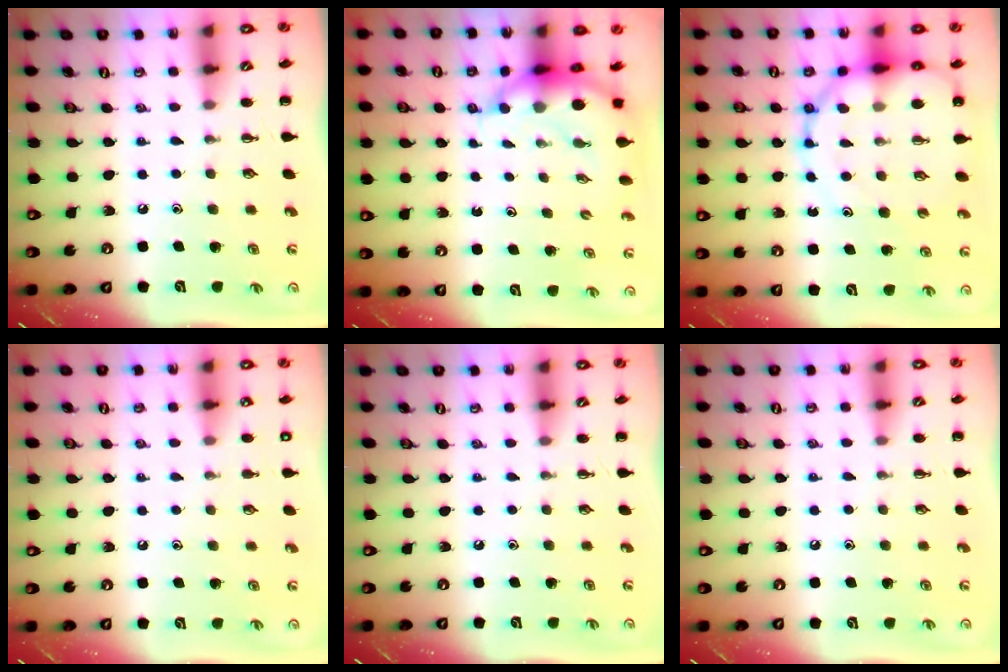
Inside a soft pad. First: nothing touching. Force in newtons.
{"total": 6.6, "press": 6.5, "slide": 1.4}
{"total": 15.7, "press": 15.3, "slide": 3.5}
{"total": 1.1, "press": 1.1, "slide": 0.2}
{"total": 0.0}
{"total": 3.4, "press": 3.3, "slide": 1.0}